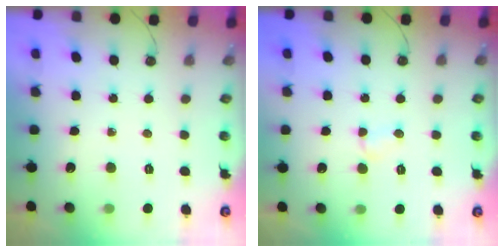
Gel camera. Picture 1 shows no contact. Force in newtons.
{"total": 2.7, "press": 2.6, "slide": 0.4}